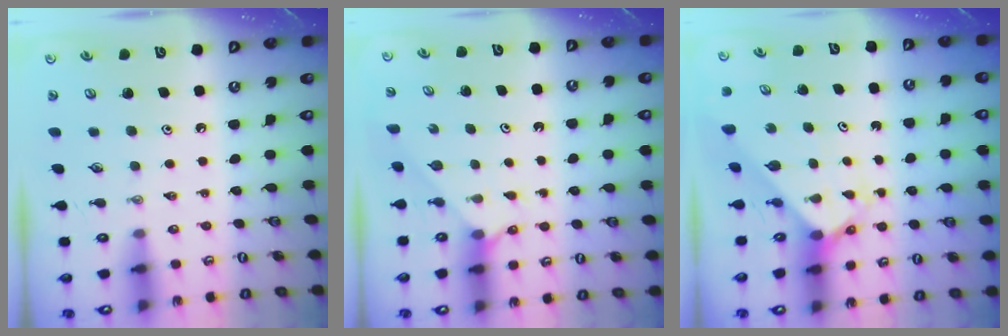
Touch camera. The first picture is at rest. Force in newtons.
{"total": 2.1, "press": 2.1, "slide": 0.3}
{"total": 2.1, "press": 2.1, "slide": 0.2}